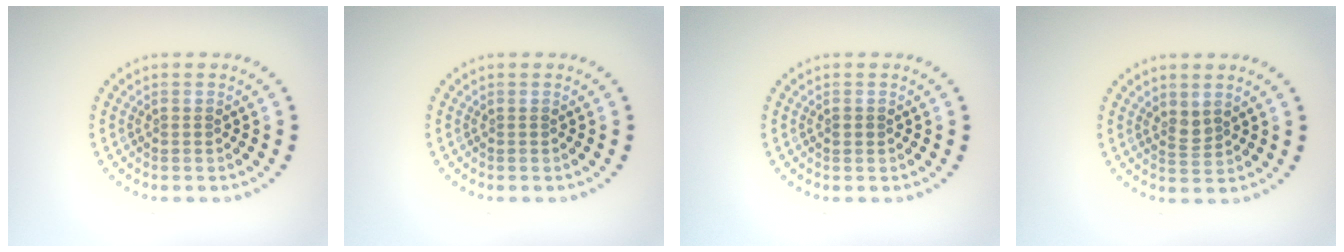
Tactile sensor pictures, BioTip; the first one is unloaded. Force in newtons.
{"total": 0.0}
{"total": 0.9, "press": 0.9, "slide": 0.3}
{"total": 1.5, "press": 1.2, "slide": 1.0}